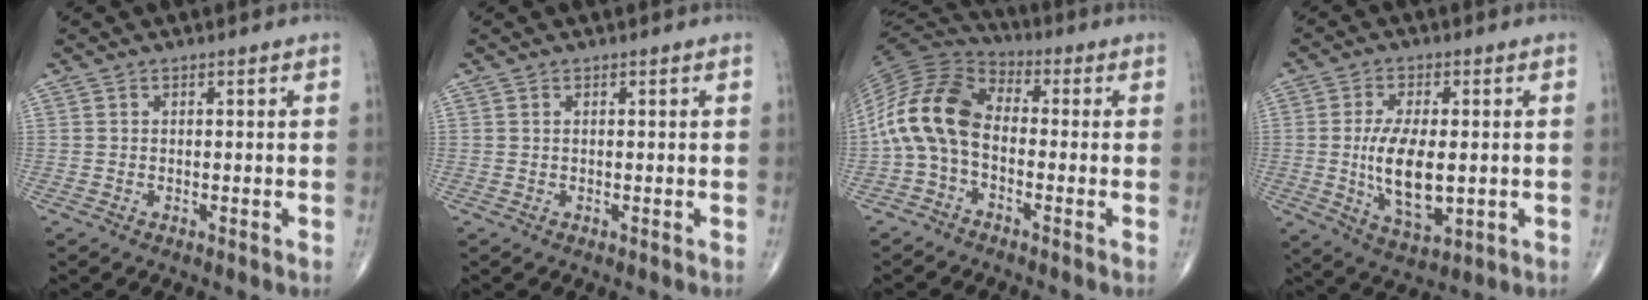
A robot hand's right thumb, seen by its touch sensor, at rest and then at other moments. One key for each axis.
{"total": 0.0}
{"total": 13.6, "fx": -1.8, "fy": 8.6, "fz": 10.4, "tx": -0.205, "ty": 0.045, "tz": -0.049}
{"total": 12.0, "fx": -0.8, "fy": 5.7, "fz": 10.6, "tx": -0.188, "ty": -0.017, "tz": -0.005}